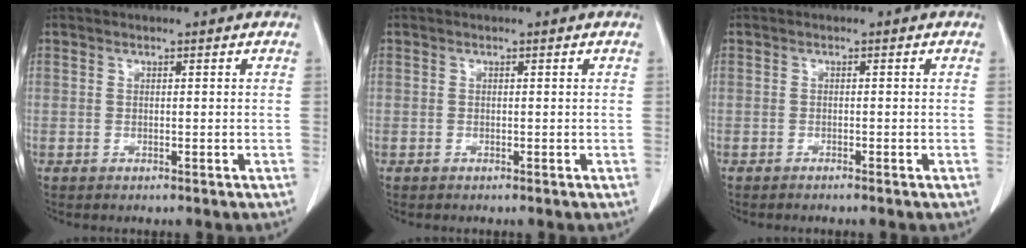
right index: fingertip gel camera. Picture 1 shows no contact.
{"total": 0.0}
{"total": 1.1, "force": [-0.9, -0.2, 0.5], "torque": [-0.011, 0.001, -0.013]}